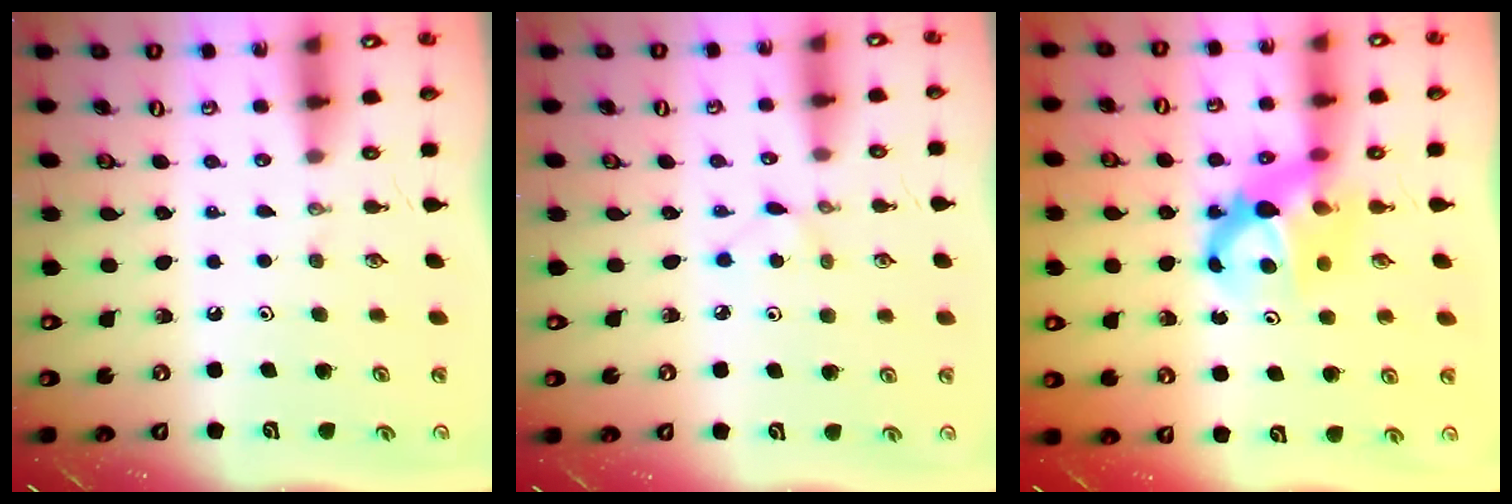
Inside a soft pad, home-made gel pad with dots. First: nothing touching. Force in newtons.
{"total": 2.2, "press": 2.2, "slide": 0.3}
{"total": 6.4, "press": 6.4, "slide": 0.5}